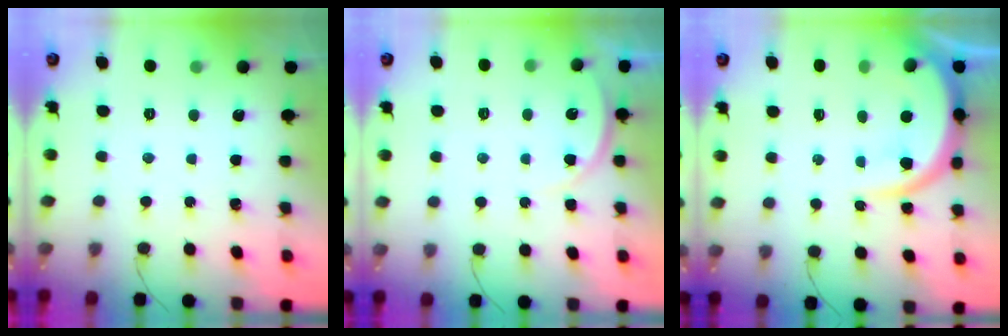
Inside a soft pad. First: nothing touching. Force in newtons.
{"total": 5.8, "press": 5.8, "slide": 0.6}
{"total": 11.0, "press": 10.9, "slide": 1.2}